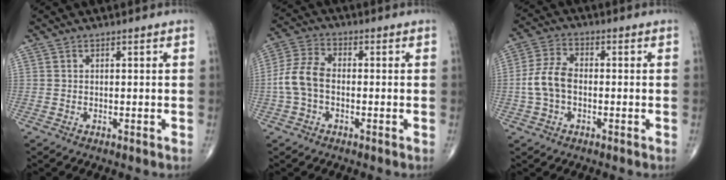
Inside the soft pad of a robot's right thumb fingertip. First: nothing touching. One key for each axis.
{"total": 7.7, "fx": -1.2, "fy": 4.8, "fz": 5.8, "tx": -0.128, "ty": 0.024, "tz": -0.032}
{"total": 7.4, "fx": -1.0, "fy": 4.6, "fz": 5.7, "tx": -0.122, "ty": 0.023, "tz": -0.025}